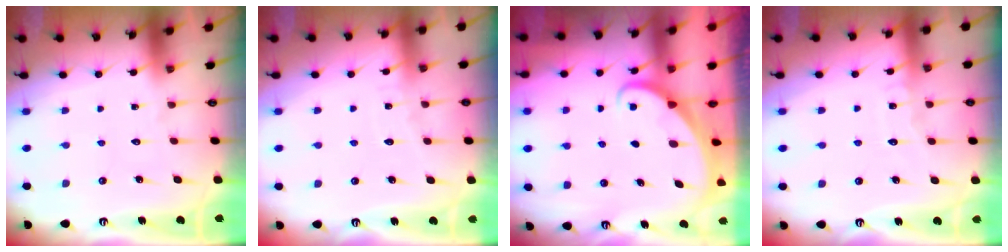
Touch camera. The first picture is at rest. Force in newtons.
{"total": 2.9, "press": 2.9, "slide": 0.4}
{"total": 1.8, "press": 1.8, "slide": 0.0}
{"total": 4.2, "press": 4.2, "slide": 0.4}